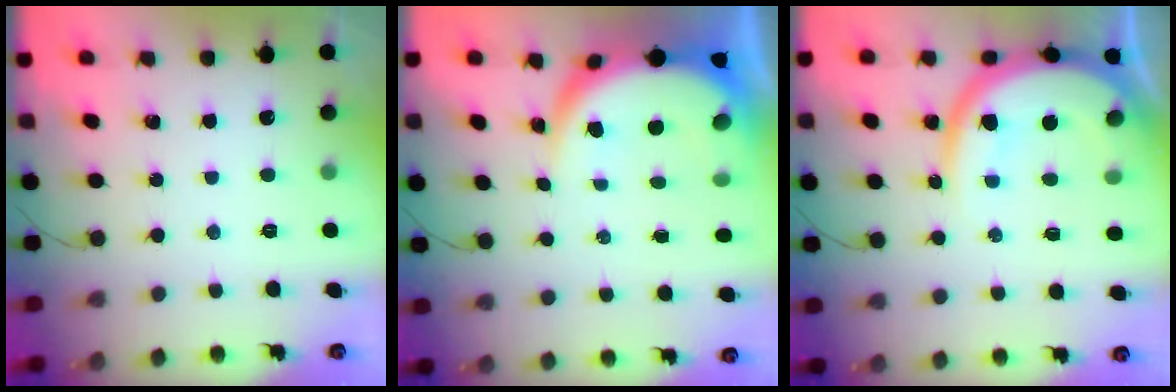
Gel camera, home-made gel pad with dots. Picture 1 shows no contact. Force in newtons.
{"total": 8.3, "press": 8.2, "slide": 1.1}
{"total": 15.4, "press": 15.3, "slide": 0.8}